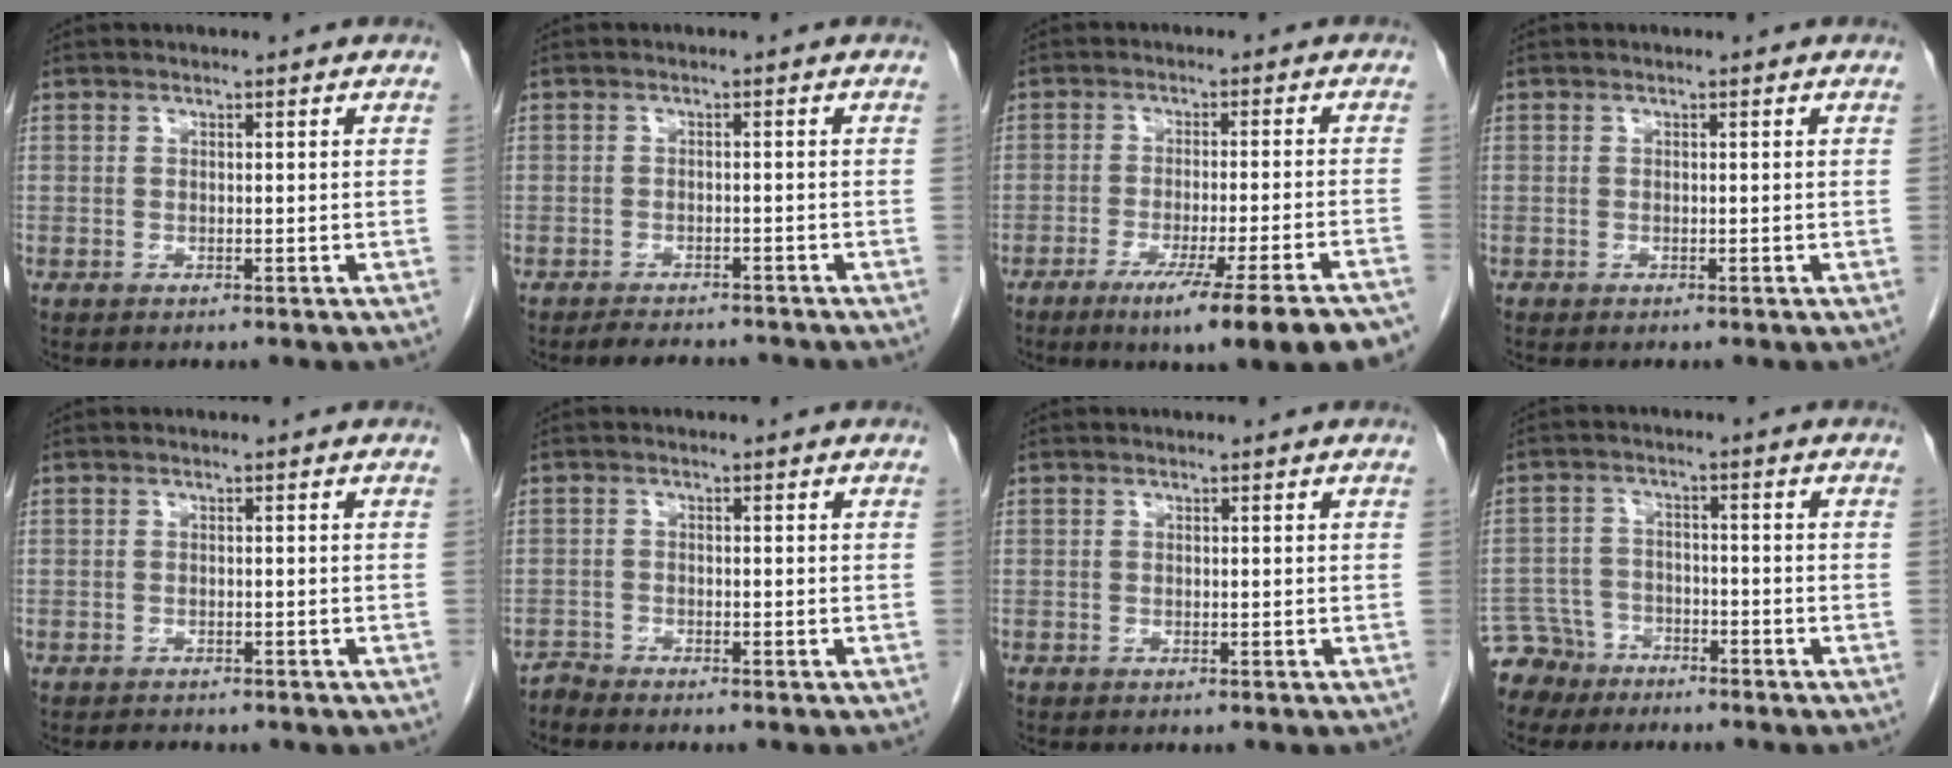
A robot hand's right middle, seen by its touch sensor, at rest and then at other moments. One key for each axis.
{"total": 4.8, "fx": -4.4, "fy": 1.3, "fz": 1.3, "tx": -0.015, "ty": -0.006, "tz": -0.063}
{"total": 16.8, "fx": -12.6, "fy": -0.3, "fz": 11.1, "tx": -0.101, "ty": -0.024, "tz": -0.180}
{"total": 0.0}
{"total": 2.8, "fx": -2.3, "fy": 1.2, "fz": 1.1, "tx": -0.022, "ty": -0.004, "tz": -0.020}
{"total": 1.6, "fx": -1.5, "fy": -0.2, "fz": -0.6, "tx": 0.017, "ty": -0.008, "tz": -0.031}
{"total": 0.0}
{"total": 6.0, "fx": -4.9, "fy": 3.4, "fz": -0.3, "tx": 0.004, "ty": -0.003, "tz": -0.094}